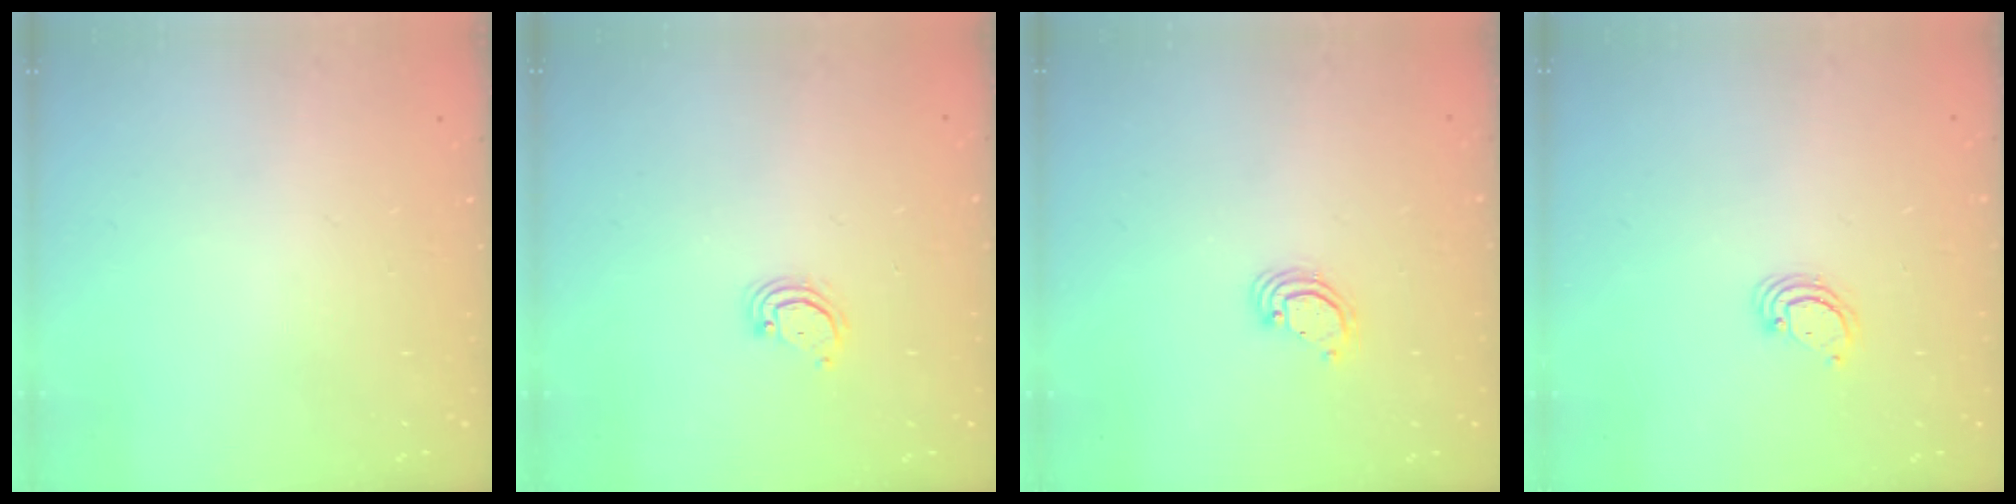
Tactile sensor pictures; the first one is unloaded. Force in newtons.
{"total": 2.9, "press": 2.9, "slide": 0.2}
{"total": 3.6, "press": 3.6, "slide": 0.3}
{"total": 2.7, "press": 2.7, "slide": 0.2}